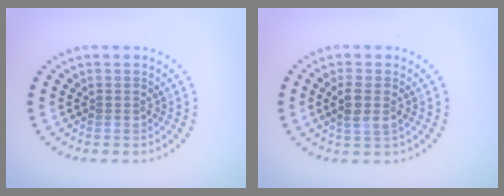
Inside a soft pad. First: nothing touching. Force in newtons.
{"total": 2.2, "press": 2.0, "slide": 0.9}